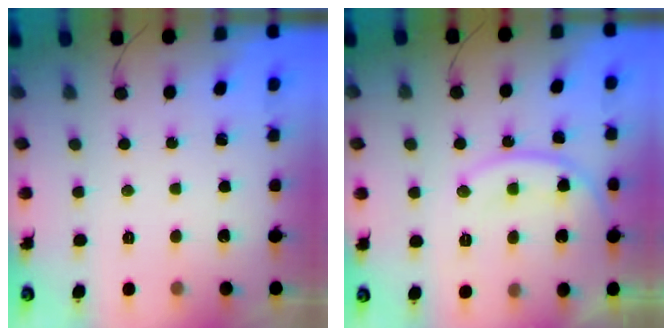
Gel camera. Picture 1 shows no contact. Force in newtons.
{"total": 13.2, "press": 13.2, "slide": 0.5}